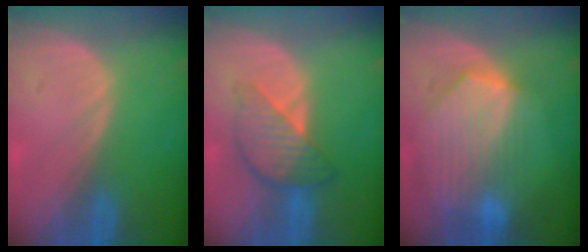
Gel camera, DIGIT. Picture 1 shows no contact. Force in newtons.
{"total": 6.4, "press": 6.4, "slide": 0.3}
{"total": 9.0, "press": 8.0, "slide": 4.0}